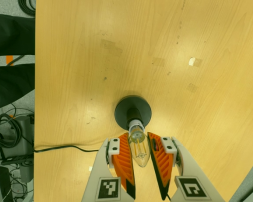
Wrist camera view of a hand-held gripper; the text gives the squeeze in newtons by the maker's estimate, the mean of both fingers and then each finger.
{"total": 13.7, "left": 15.0, "right": 12.4}